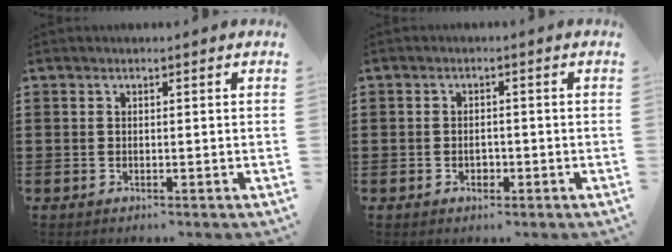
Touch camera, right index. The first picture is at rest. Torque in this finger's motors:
{"motor_torque": [1.94, 0.20, -0.02, -0.01]}